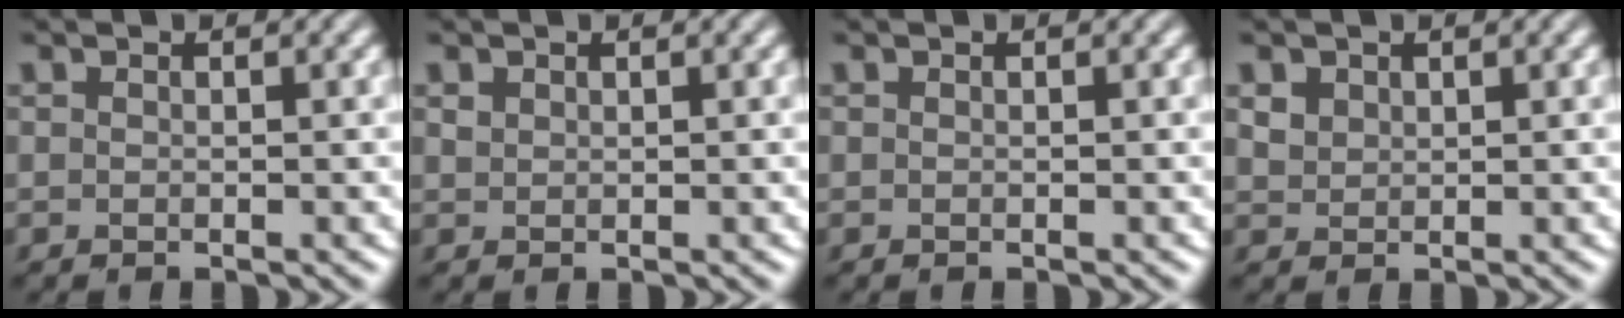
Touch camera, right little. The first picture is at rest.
{"total": 0.7, "force": [0.5, 0.5, 0.1], "torque": [-0.003, -0.002, 0.012]}
{"total": 0.0}
{"total": 1.4, "force": [0.8, 1.0, 0.4], "torque": [-0.009, -0.001, 0.020]}